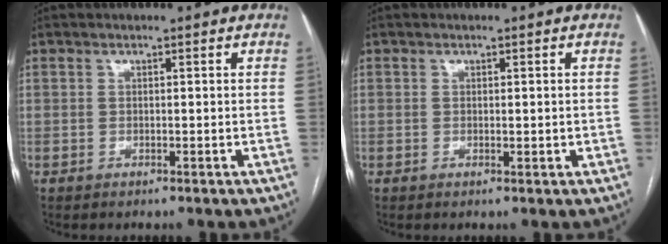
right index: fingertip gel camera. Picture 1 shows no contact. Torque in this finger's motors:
{"motor_torque": [-0.24, 0.48, 0.07, 0.01]}